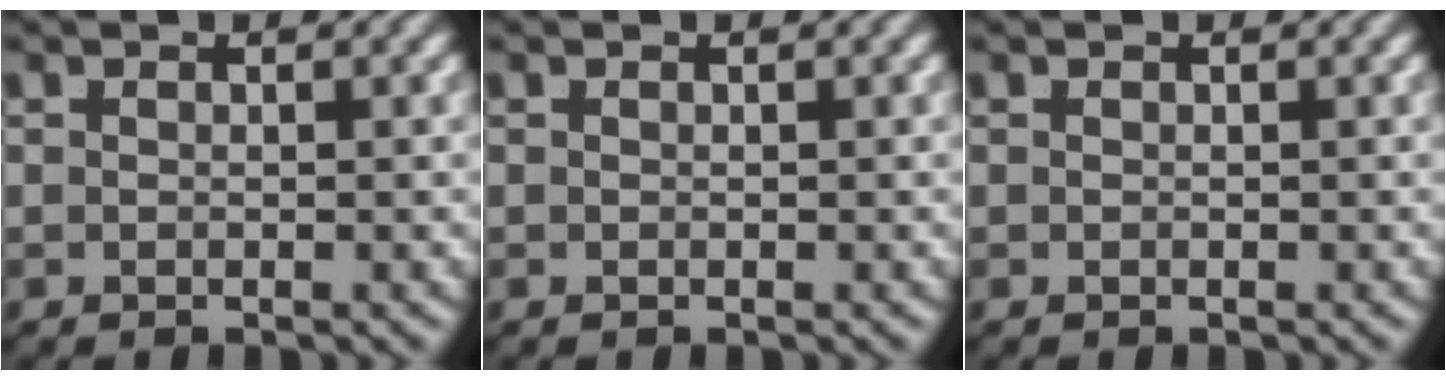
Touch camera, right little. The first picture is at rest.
{"total": 0.0}
{"total": 0.0}